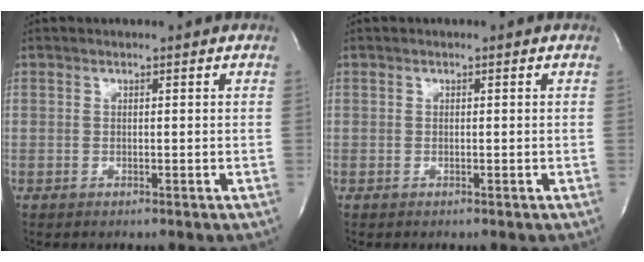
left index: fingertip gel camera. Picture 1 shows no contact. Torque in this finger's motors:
{"motor_torque": [-0.03, 0.00, 0.00, -0.02]}